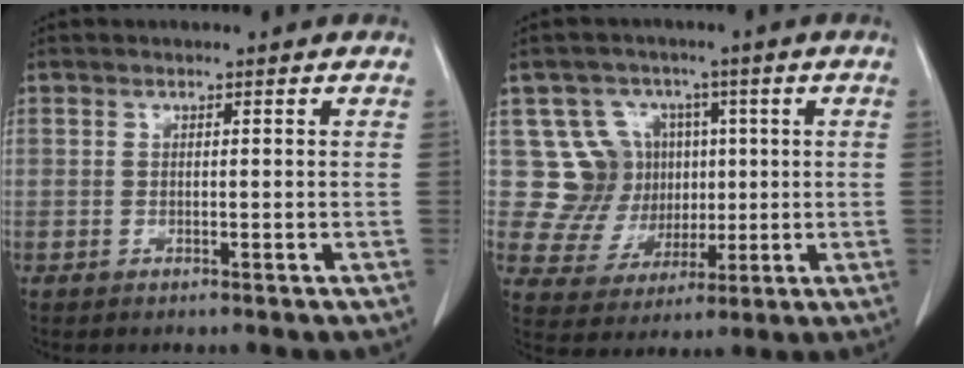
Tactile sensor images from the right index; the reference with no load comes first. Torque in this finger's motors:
{"motor_torque": [-0.08, 0.15, -0.02, -0.03]}